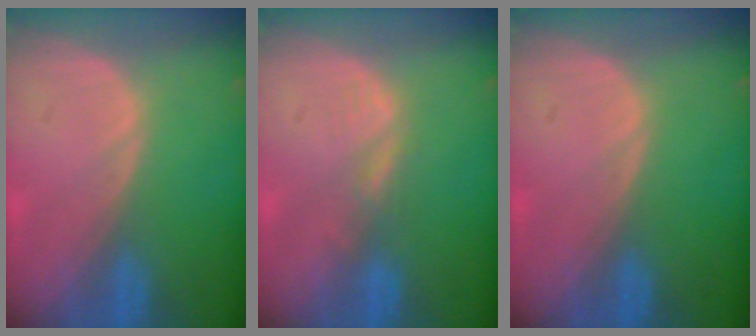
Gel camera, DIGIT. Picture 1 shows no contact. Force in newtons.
{"total": 1.6, "press": 1.6, "slide": 0.2}
{"total": 0.0}